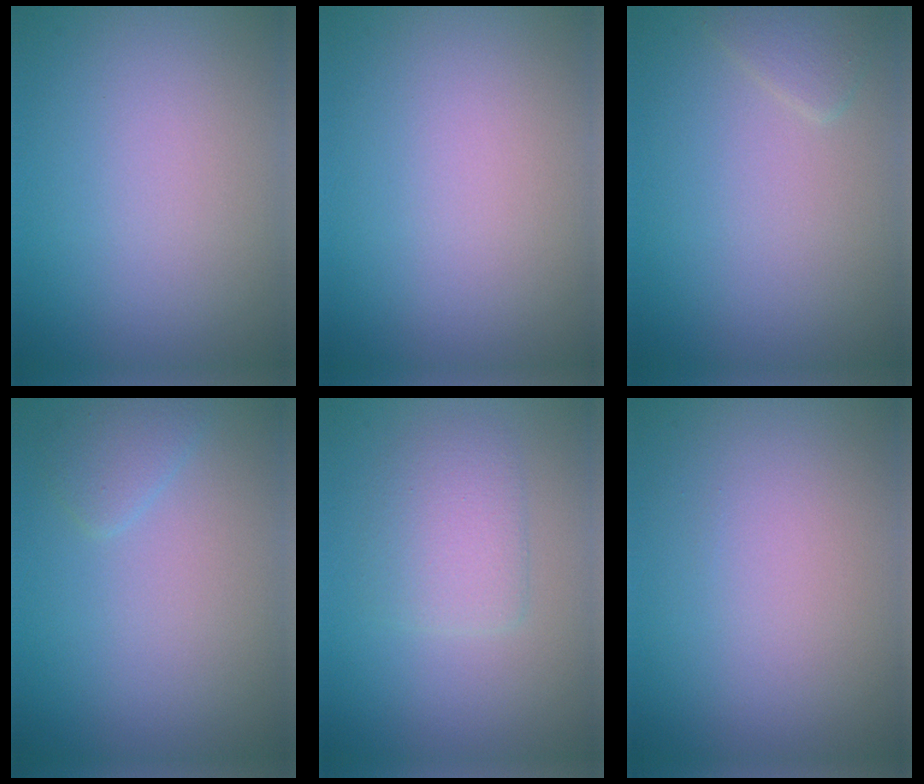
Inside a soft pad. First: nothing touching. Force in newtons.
{"total": 0.0}
{"total": 1.2, "press": 1.2, "slide": 0.1}
{"total": 1.4, "press": 1.4, "slide": 0.1}
{"total": 2.6, "press": 2.6, "slide": 0.2}
{"total": 0.0}